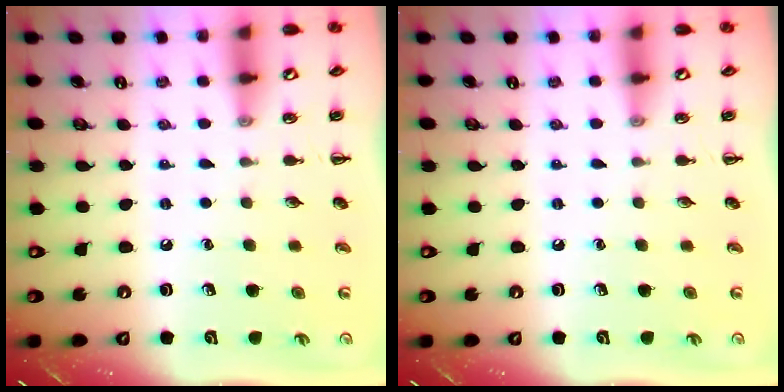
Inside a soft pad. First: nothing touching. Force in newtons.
{"total": 0.0}